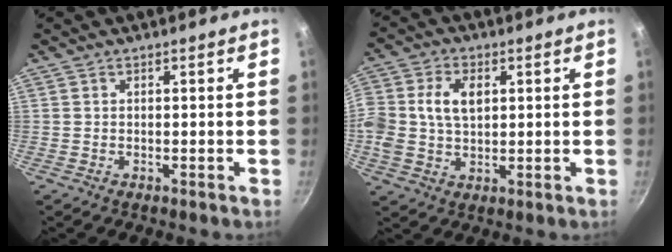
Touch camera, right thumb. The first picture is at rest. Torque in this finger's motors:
{"motor_torque": [0.93, 0.83, 1.31, 0.19, 0.33]}